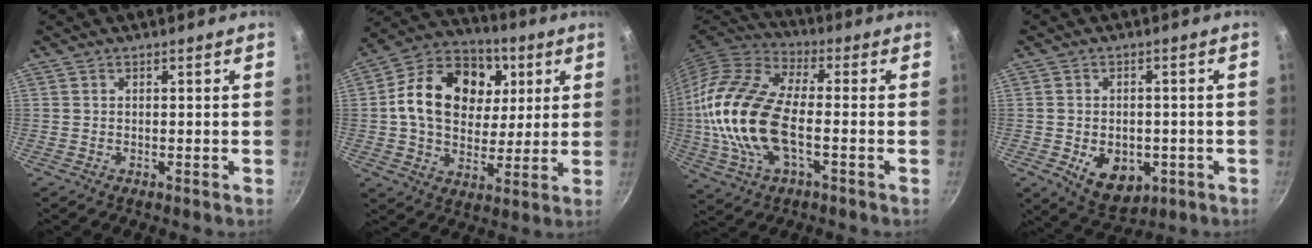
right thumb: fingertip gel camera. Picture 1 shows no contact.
{"total": 20.2, "force": [4.5, 15.3, 12.4], "torque": [-0.189, 0.010, 0.066]}
{"total": 19.5, "force": [-2.3, 9.8, 16.8], "torque": [-0.336, 0.025, -0.055]}
{"total": 9.4, "force": [-2.6, 6.5, 6.3], "torque": [-0.070, -0.004, -0.022]}